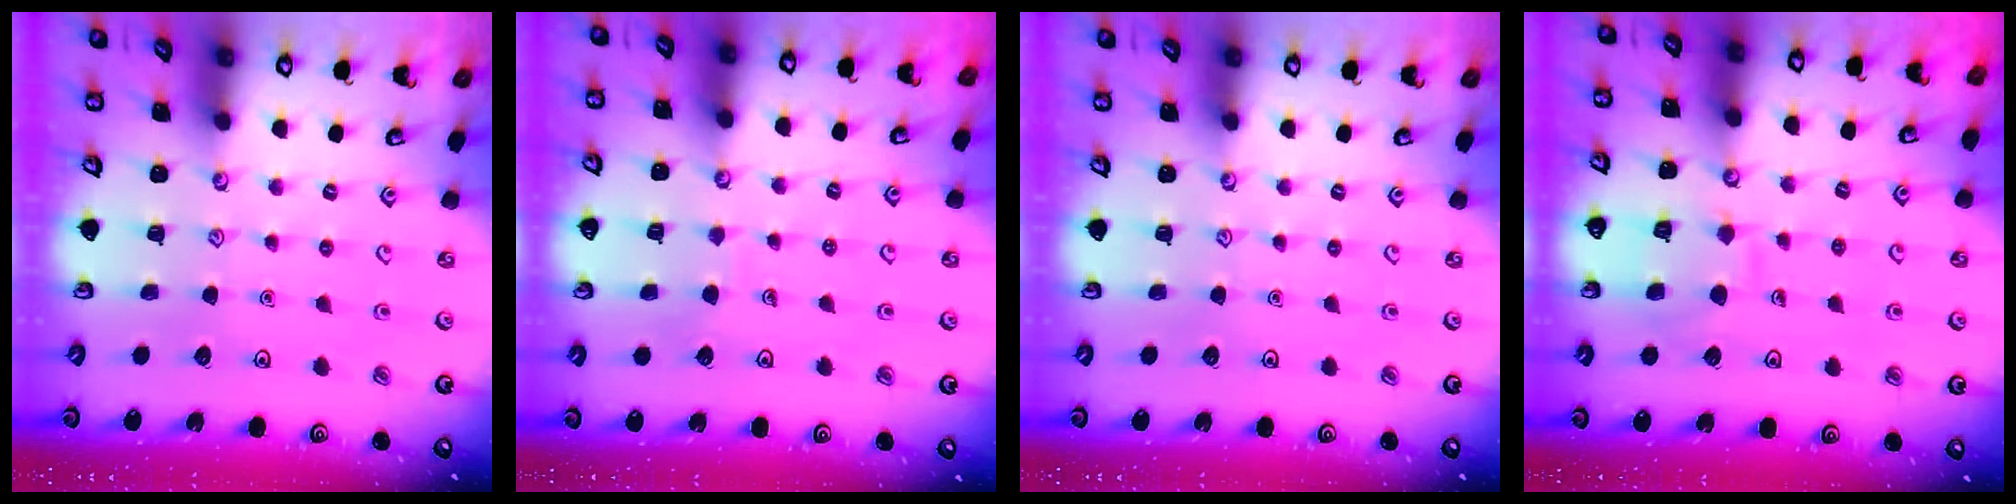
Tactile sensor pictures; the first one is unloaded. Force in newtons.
{"total": 3.5, "press": 3.5, "slide": 0.2}
{"total": 0.0}
{"total": 9.2, "press": 9.2, "slide": 0.7}